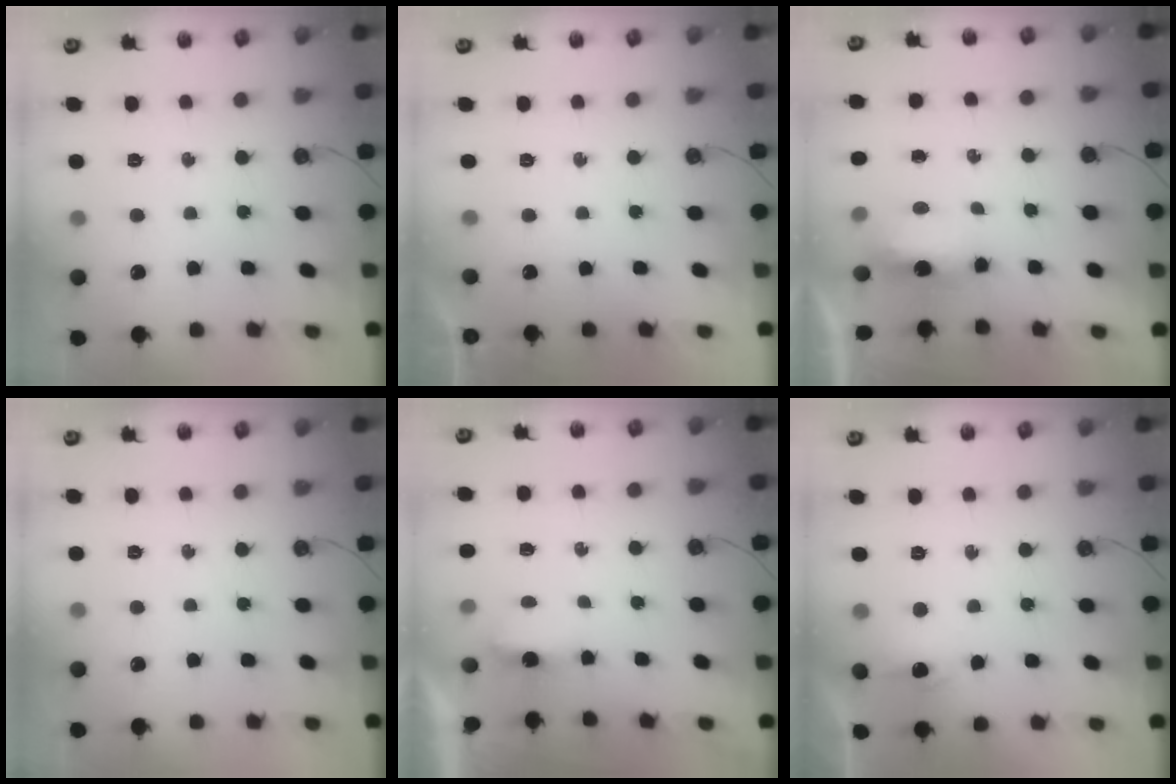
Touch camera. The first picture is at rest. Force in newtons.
{"total": 0.0}
{"total": 8.2, "press": 6.6, "slide": 4.9}
{"total": 0.0}
{"total": 3.0, "press": 2.9, "slide": 0.6}
{"total": 7.2, "press": 7.1, "slide": 0.8}